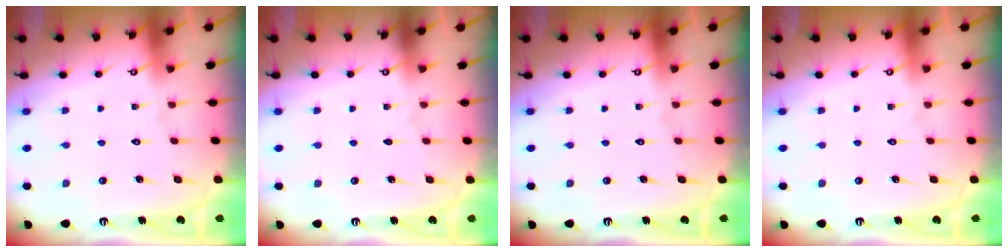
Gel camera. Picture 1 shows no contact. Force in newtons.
{"total": 0.0}
{"total": 0.0}
{"total": 0.0}